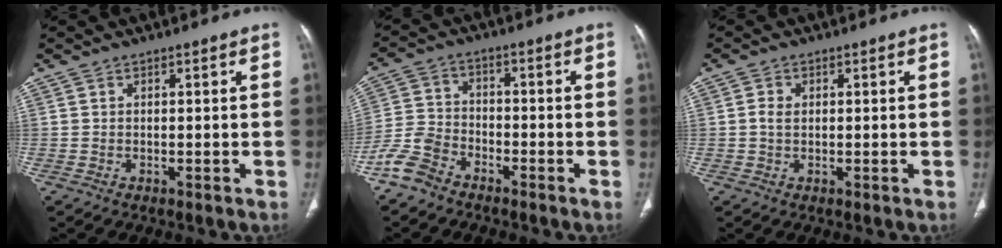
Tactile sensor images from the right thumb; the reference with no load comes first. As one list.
[{"total": 7.0, "force": [-5.3, 3.8, 2.5], "torque": [-0.057, 0.023, -0.115]}, {"total": 1.7, "force": [0.1, 1.1, 1.2], "torque": [-0.027, 0.004, 0.003]}]